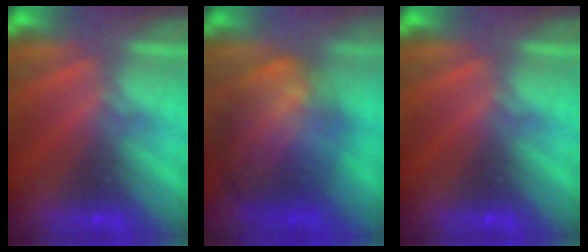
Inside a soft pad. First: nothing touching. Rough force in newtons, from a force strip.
{"total": 8.7}
{"total": 0.0}